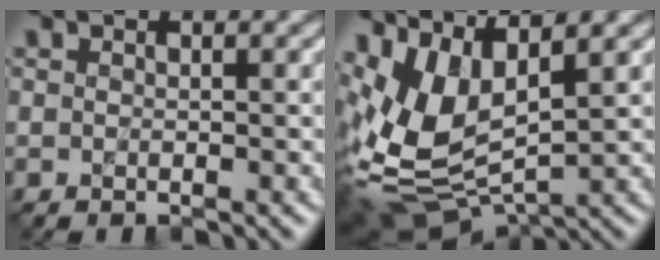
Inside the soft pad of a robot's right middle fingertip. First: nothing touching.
{"total": 8.0, "force": [1.8, 4.2, 6.5], "torque": [-0.157, -0.015, 0.042]}